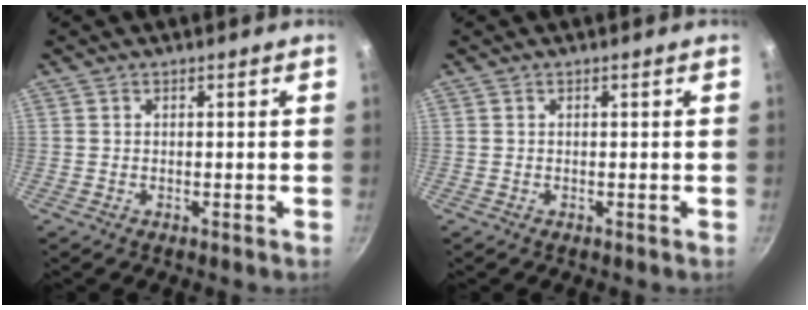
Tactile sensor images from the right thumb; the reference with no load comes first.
{"total": 0.0}